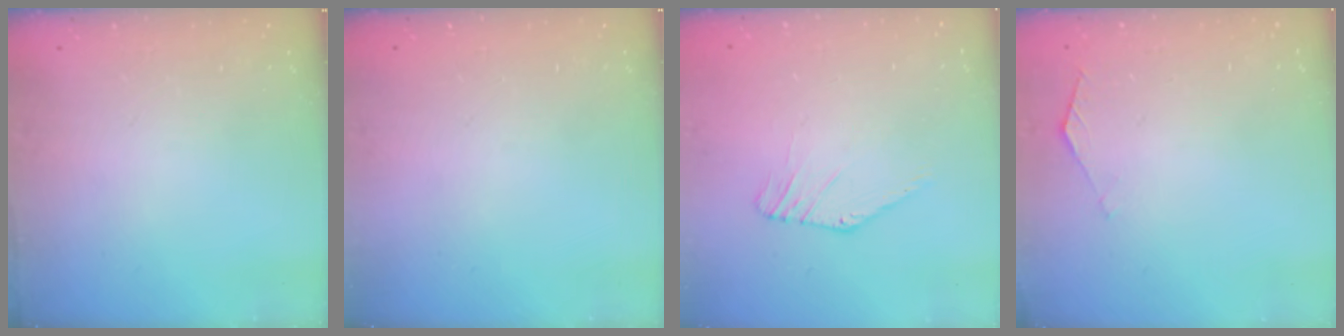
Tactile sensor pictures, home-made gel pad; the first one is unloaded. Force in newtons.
{"total": 2.8, "press": 2.8, "slide": 0.5}
{"total": 1.7, "press": 1.7, "slide": 0.2}
{"total": 1.3, "press": 1.2, "slide": 0.4}